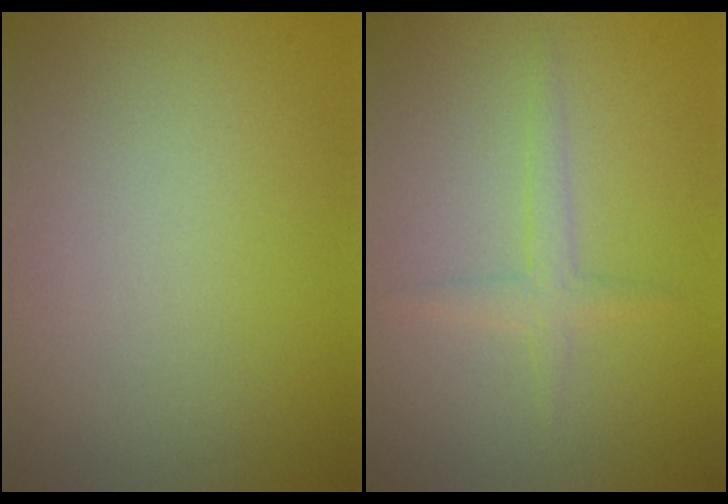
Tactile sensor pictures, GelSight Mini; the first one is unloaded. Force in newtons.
{"total": 1.6, "press": 1.6, "slide": 0.1}